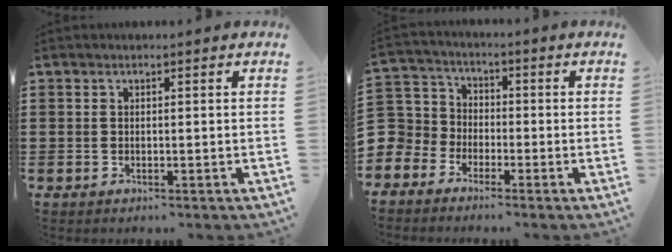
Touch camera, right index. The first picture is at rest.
{"total": 5.0, "force": [-2.6, 4.2, 0.0], "torque": [-0.048, -0.001, -0.066]}